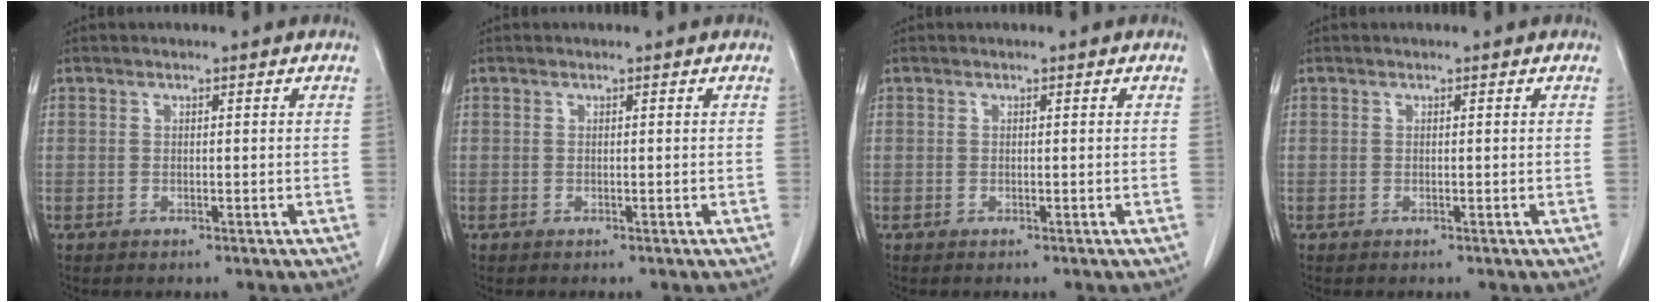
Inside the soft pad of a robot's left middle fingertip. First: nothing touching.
{"total": 0.0}
{"total": 0.0}
{"total": 0.0}